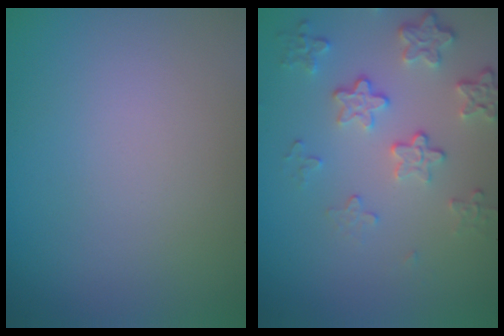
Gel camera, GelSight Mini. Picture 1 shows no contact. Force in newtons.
{"total": 4.1, "press": 3.1, "slide": 2.7}